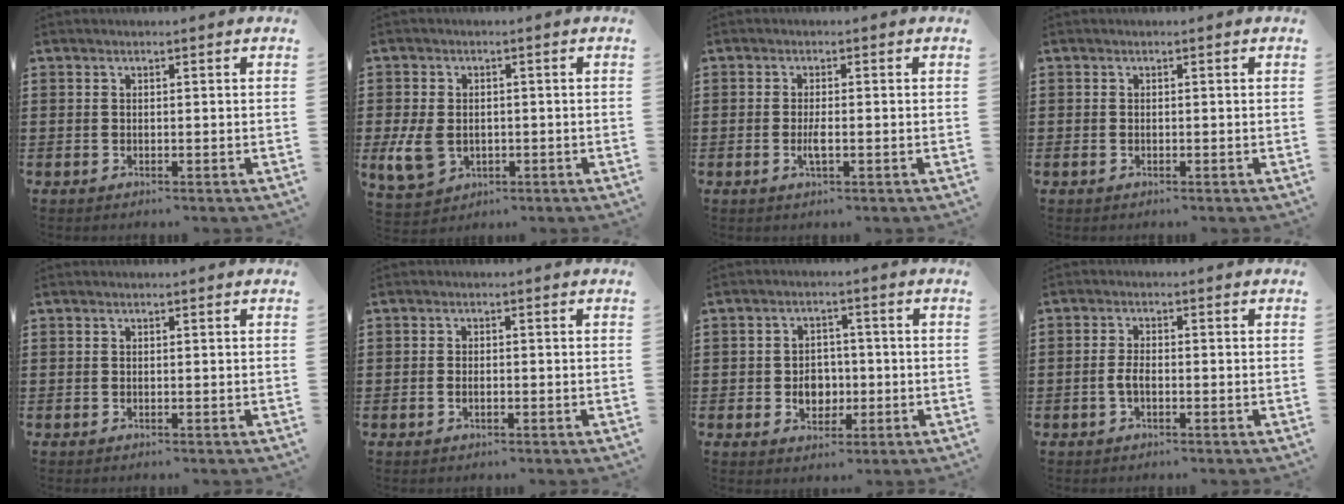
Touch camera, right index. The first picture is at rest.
{"total": 5.2, "force": [-0.9, 4.0, 3.2], "torque": [-0.089, -0.001, -0.021]}
{"total": 2.3, "force": [-0.6, 0.4, 2.2], "torque": [-0.046, -0.002, -0.013]}
{"total": 0.0}
{"total": 0.0}
{"total": 1.1, "force": [-0.4, 0.3, 1.0], "torque": [-0.020, -0.005, -0.007]}
{"total": 4.4, "force": [-0.8, 3.6, 2.4], "torque": [-0.039, -0.002, -0.020]}
{"total": 2.3, "force": [-0.8, 0.8, 2.0], "torque": [-0.055, -0.007, -0.019]}